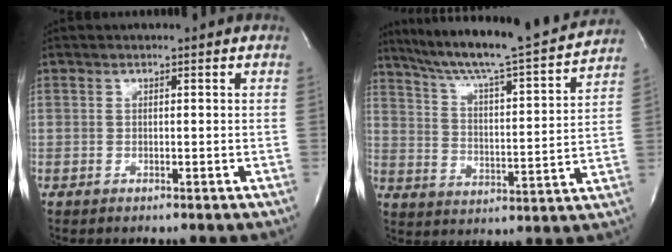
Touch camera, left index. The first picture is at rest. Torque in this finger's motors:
{"motor_torque": [-0.01, -0.21, 0.17, 0.12]}